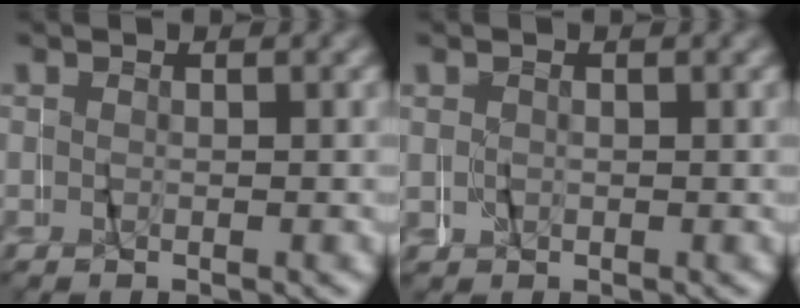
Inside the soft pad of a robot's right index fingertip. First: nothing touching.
{"total": 1.1, "force": [0.5, 1.0, 0.0], "torque": [0.002, 0.006, 0.009]}